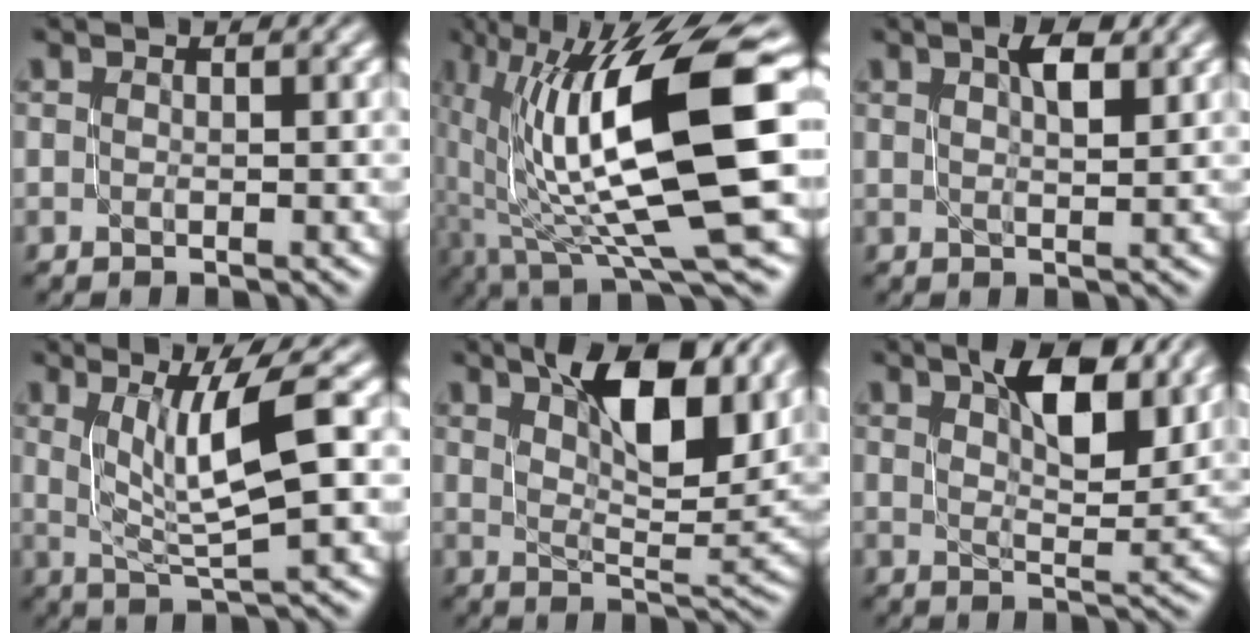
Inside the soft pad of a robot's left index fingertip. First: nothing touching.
{"total": 14.2, "force": [1.7, 4.0, 13.5], "torque": [-0.236, 0.002, 0.036]}
{"total": 2.6, "force": [1.3, 0.6, 2.1], "torque": [-0.030, 0.002, 0.019]}
{"total": 6.4, "force": [1.5, 1.3, 6.1], "torque": [-0.098, 0.002, 0.030]}
{"total": 11.1, "force": [6.0, 3.8, 8.5], "torque": [-0.123, 0.011, 0.101]}
{"total": 7.6, "force": [3.8, 2.8, 5.9], "torque": [-0.084, 0.003, 0.062]}